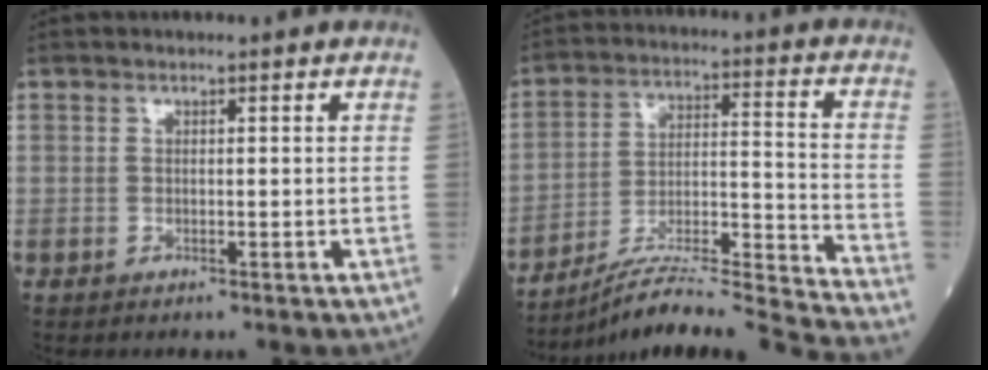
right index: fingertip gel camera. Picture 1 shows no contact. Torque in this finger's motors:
{"motor_torque": [-0.57, -0.48, 0.38, 0.10]}